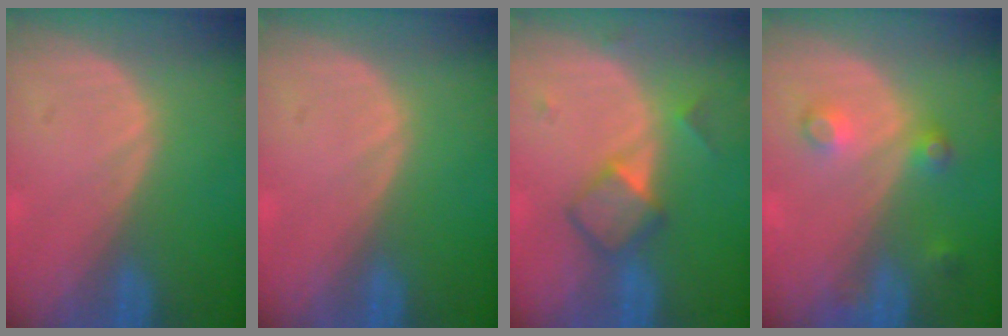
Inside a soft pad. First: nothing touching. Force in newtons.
{"total": 0.0}
{"total": 4.8, "press": 4.6, "slide": 1.3}
{"total": 3.8, "press": 3.4, "slide": 1.7}